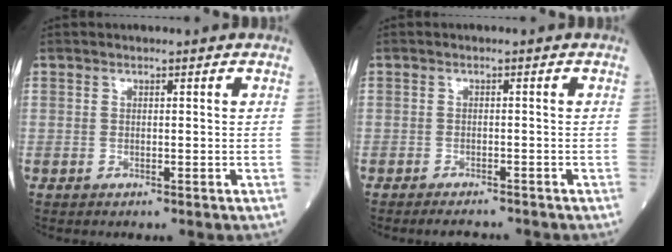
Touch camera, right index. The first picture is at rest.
{"total": 2.9, "force": [-2.7, 0.5, 0.8], "torque": [-0.010, -0.006, -0.040]}